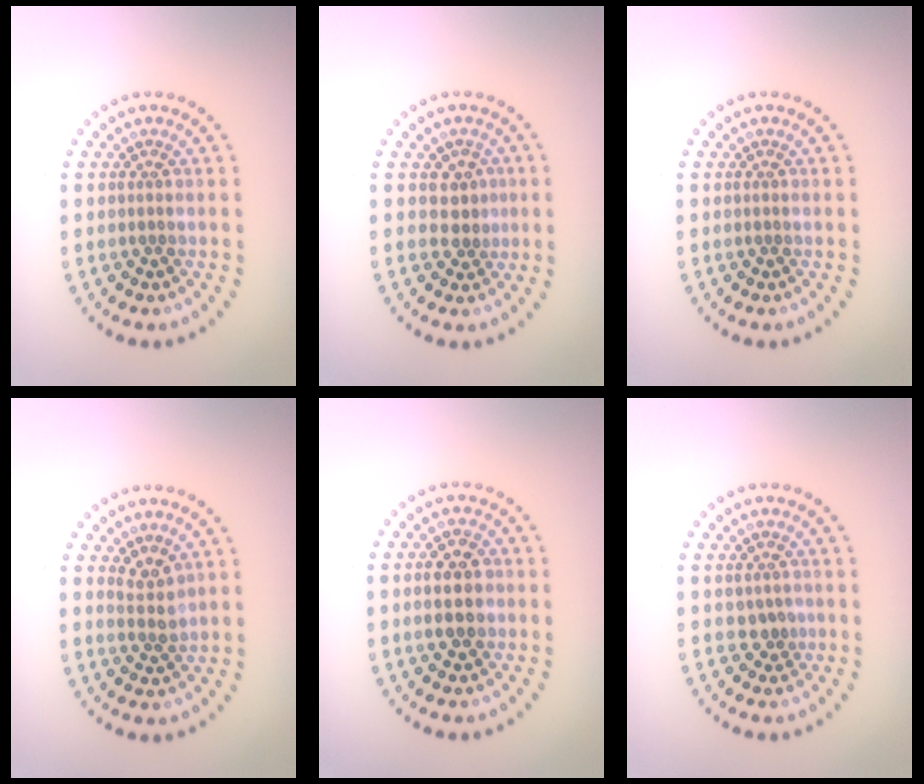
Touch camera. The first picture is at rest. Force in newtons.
{"total": 1.8, "press": 1.5, "slide": 1.0}
{"total": 0.0}
{"total": 1.9, "press": 1.5, "slide": 1.1}
{"total": 3.2, "press": 3.2, "slide": 0.1}
{"total": 1.3, "press": 1.1, "slide": 0.7}